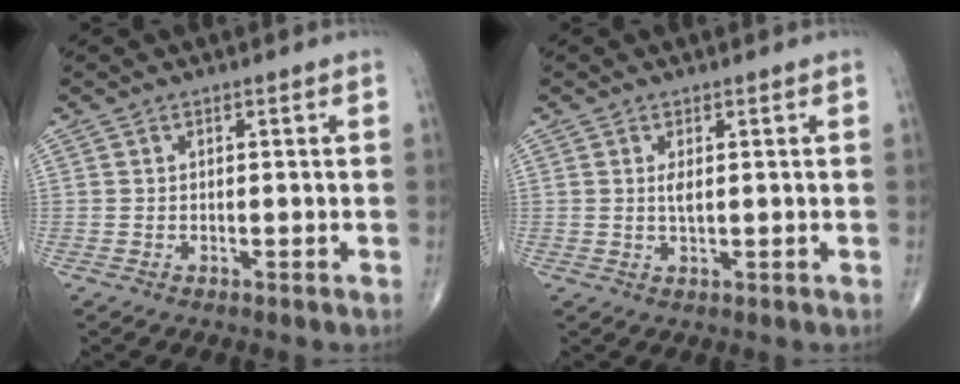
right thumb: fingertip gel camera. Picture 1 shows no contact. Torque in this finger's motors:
{"motor_torque": [0.52, 0.60, 0.44, -0.12, 0.16]}